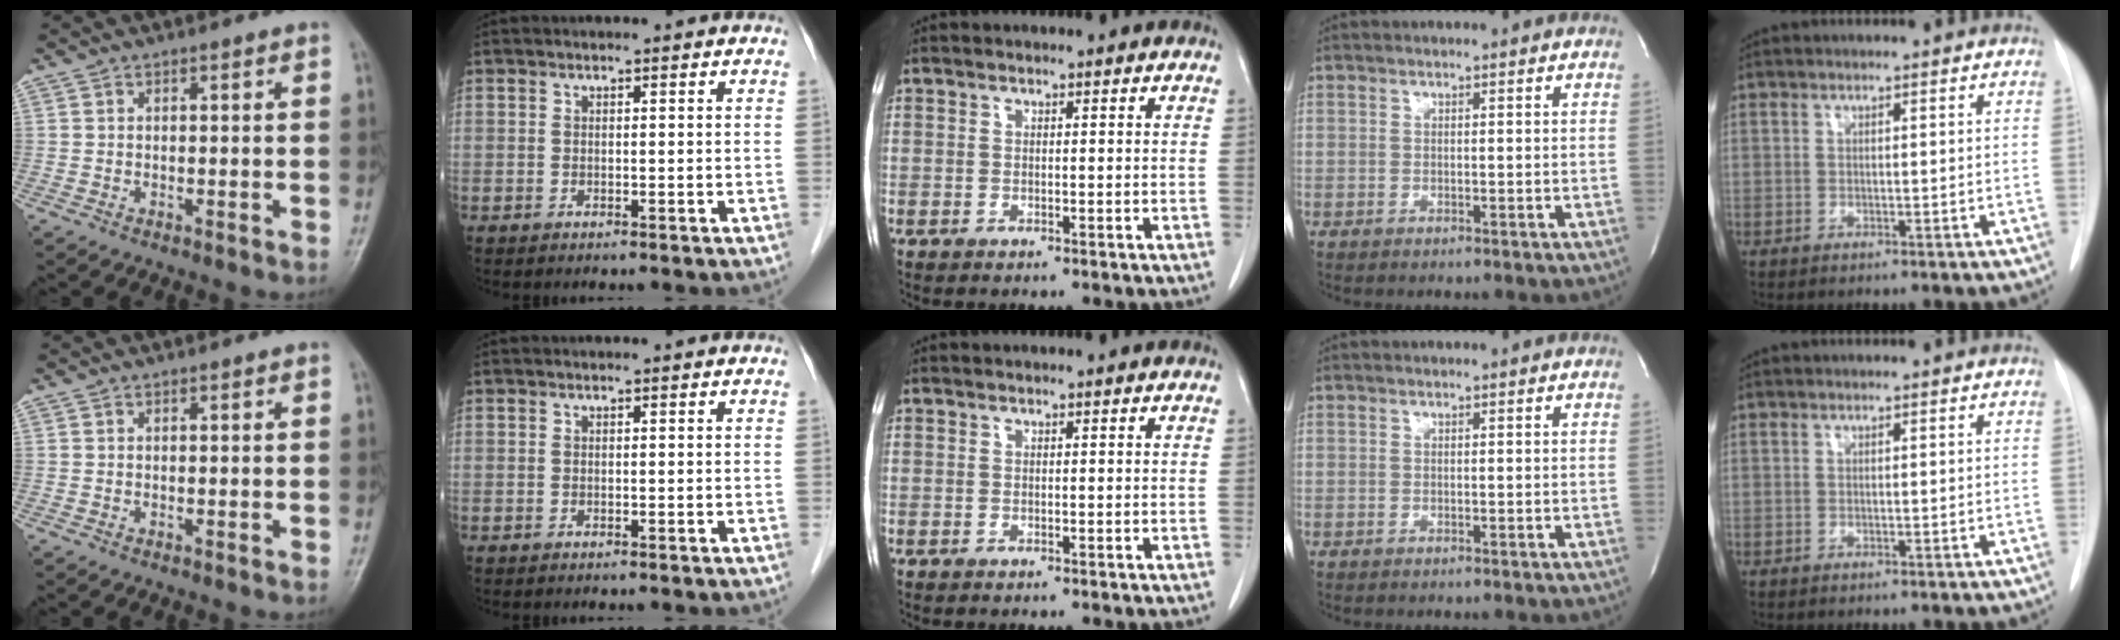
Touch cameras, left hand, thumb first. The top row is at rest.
{}